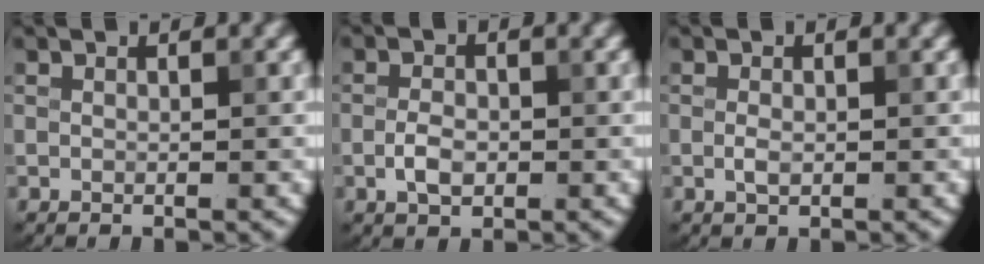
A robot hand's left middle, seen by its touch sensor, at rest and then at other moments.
{"total": 2.2, "force": [-0.6, 1.3, 1.7], "torque": [-0.034, 0.001, -0.015]}
{"total": 1.1, "force": [-0.1, 0.6, 0.9], "torque": [-0.021, -0.003, -0.004]}